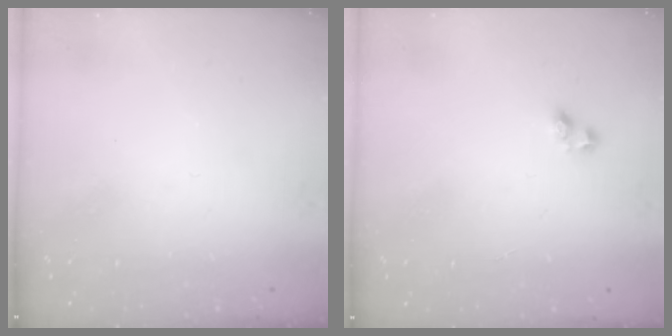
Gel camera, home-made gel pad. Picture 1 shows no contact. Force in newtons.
{"total": 2.2, "press": 1.9, "slide": 1.1}